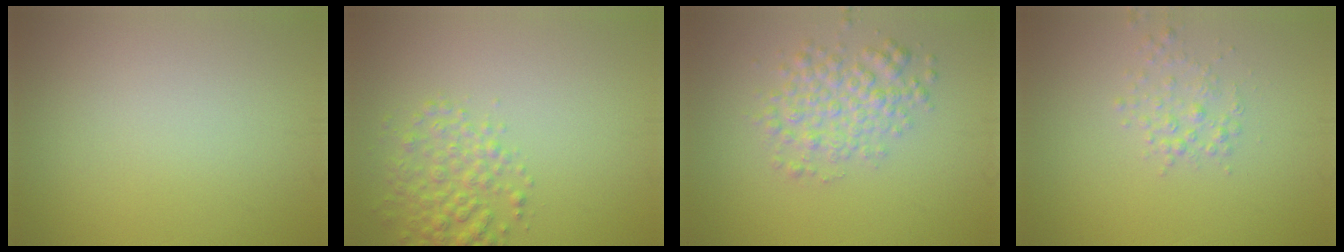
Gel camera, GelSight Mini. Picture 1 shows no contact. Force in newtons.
{"total": 3.4, "press": 3.4, "slide": 0.1}
{"total": 3.6, "press": 3.6, "slide": 0.1}
{"total": 1.7, "press": 1.7, "slide": 0.1}